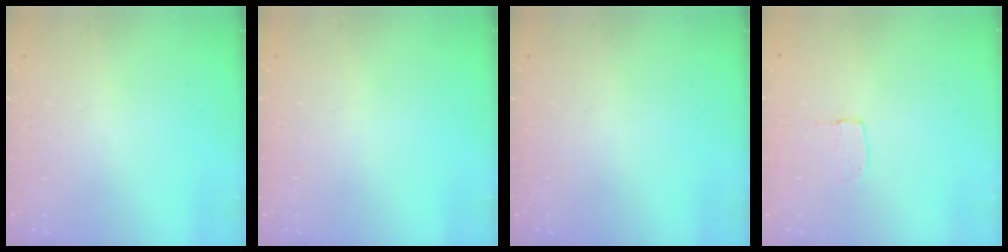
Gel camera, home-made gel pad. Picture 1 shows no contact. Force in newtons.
{"total": 0.0}
{"total": 0.0}
{"total": 3.4, "press": 3.4, "slide": 0.2}